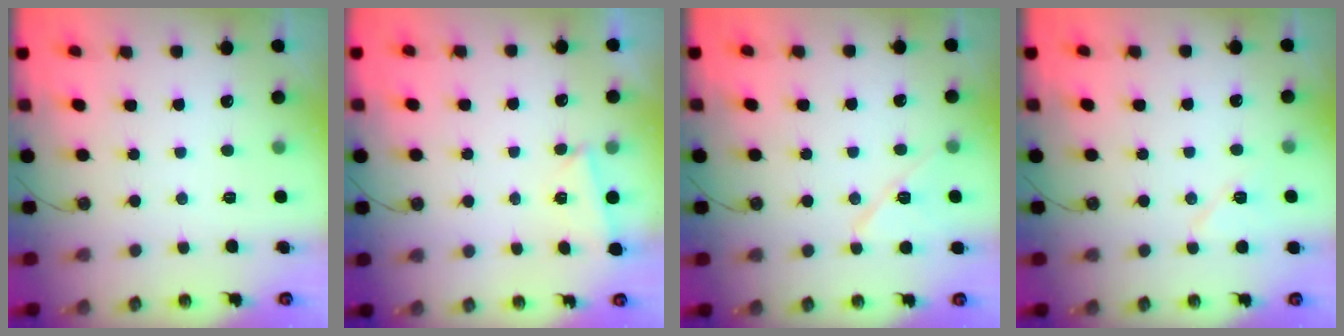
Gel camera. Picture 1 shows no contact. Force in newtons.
{"total": 2.0, "press": 1.9, "slide": 0.7}
{"total": 9.6, "press": 9.6, "slide": 1.0}
{"total": 6.3, "press": 6.2, "slide": 0.8}